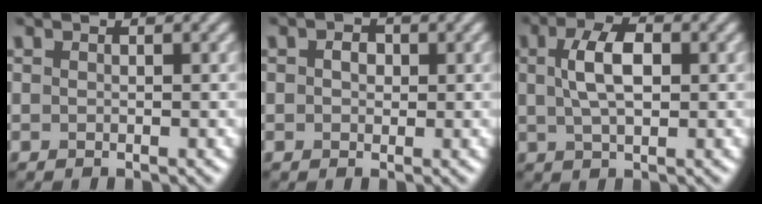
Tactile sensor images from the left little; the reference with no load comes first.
{"total": 1.6, "force": [0.3, 1.2, 0.9], "torque": [-0.013, 0.003, -0.001]}
{"total": 4.4, "force": [0.8, 2.1, 3.7], "torque": [-0.077, 0.006, 0.012]}